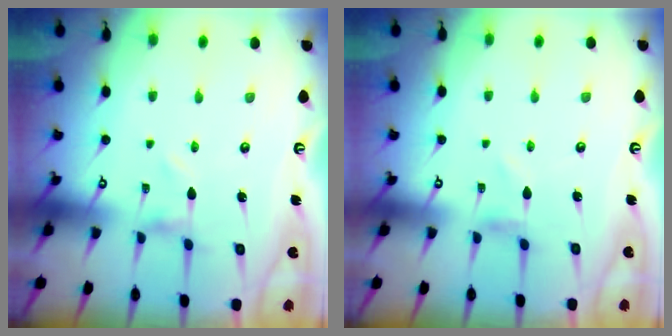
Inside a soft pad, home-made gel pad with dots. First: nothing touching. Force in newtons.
{"total": 0.7, "press": 0.7, "slide": 0.1}